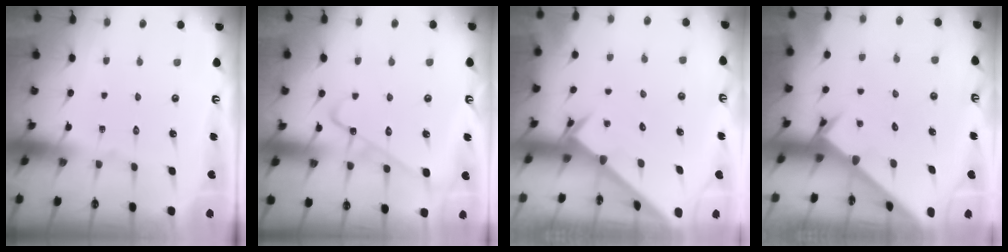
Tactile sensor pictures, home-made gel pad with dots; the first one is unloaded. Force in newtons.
{"total": 6.0, "press": 6.0, "slide": 0.2}
{"total": 2.5, "press": 2.5, "slide": 0.2}
{"total": 2.4, "press": 2.4, "slide": 0.1}